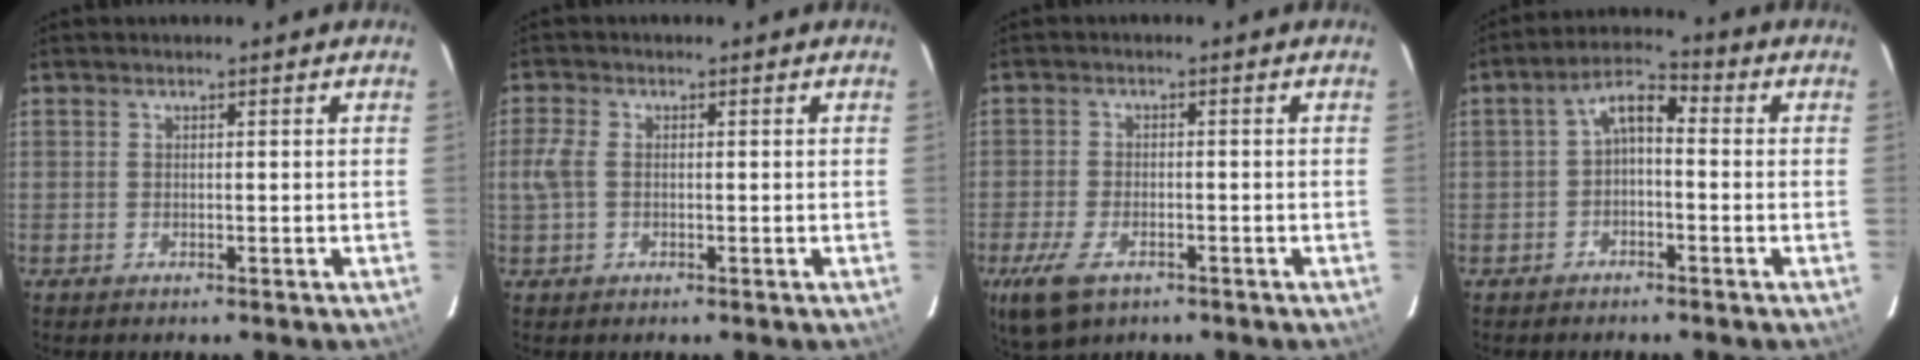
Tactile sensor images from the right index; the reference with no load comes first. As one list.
[{"total": 3.3, "force": [-0.3, 2.2, 2.5], "torque": [-0.063, 0.006, -0.008]}, {"total": 8.7, "force": [-4.9, 4.4, 5.7], "torque": [-0.145, -0.024, -0.089]}, {"total": 4.9, "force": [-1.0, 2.6, 4.0], "torque": [-0.080, 0.022, -0.022]}]